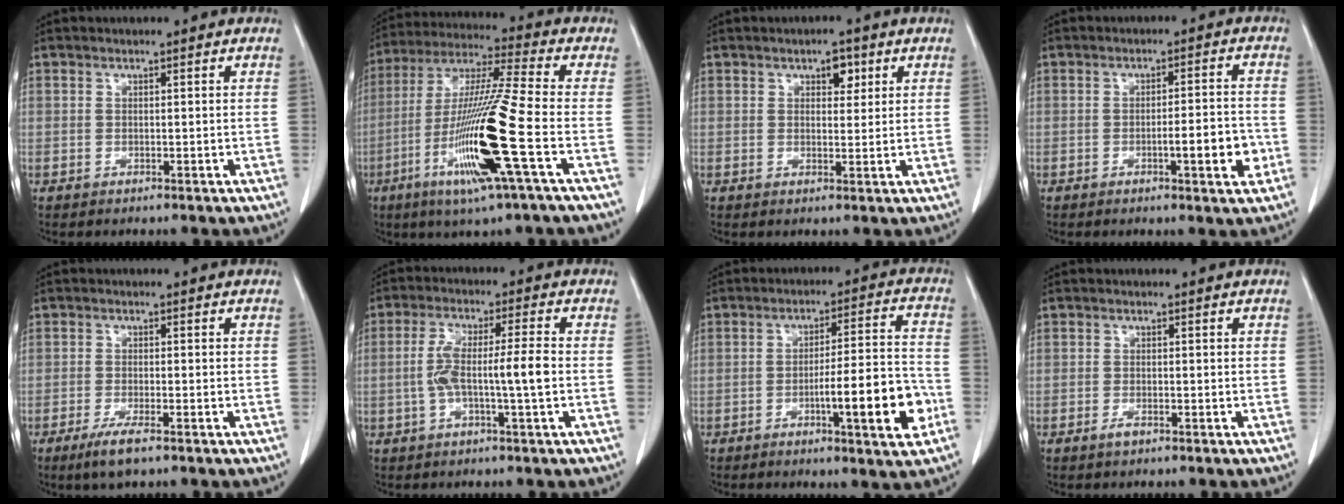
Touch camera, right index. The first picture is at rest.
{"total": 18.1, "force": [-5.7, -0.9, 17.1], "torque": [-0.352, -0.025, -0.118]}
{"total": 2.9, "force": [1.5, 1.6, 1.9], "torque": [-0.025, 0.004, 0.022]}
{"total": 6.2, "force": [-2.1, 0.9, 5.8], "torque": [-0.081, 0.002, -0.026]}
{"total": 4.1, "force": [-2.7, 0.4, 3.1], "torque": [-0.064, -0.010, -0.047]}
{"total": 7.6, "force": [-1.3, 0.2, 7.5], "torque": [-0.151, 0.015, -0.024]}
{"total": 12.1, "force": [-4.2, 1.1, 11.3], "torque": [-0.167, 0.005, -0.060]}
{"total": 1.2, "force": [-0.8, 0.3, 0.8], "torque": [-0.019, -0.001, -0.013]}